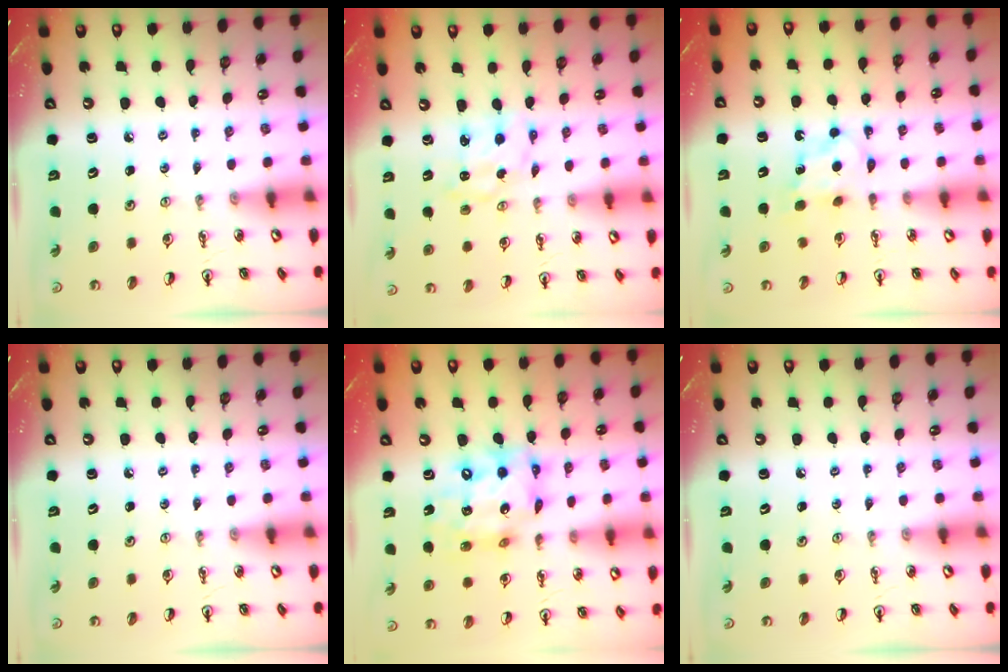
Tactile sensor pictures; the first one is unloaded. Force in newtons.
{"total": 2.3, "press": 2.3, "slide": 0.2}
{"total": 6.3, "press": 6.3, "slide": 0.3}
{"total": 0.0}
{"total": 15.6, "press": 15.5, "slide": 1.5}
{"total": 0.0}